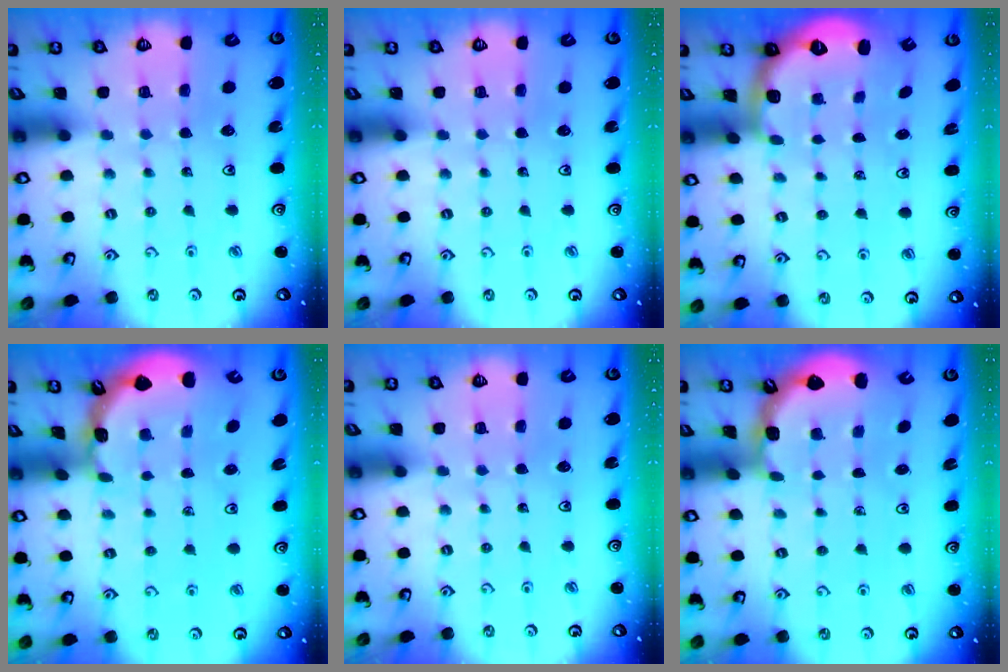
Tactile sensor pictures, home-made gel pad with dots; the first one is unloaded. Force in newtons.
{"total": 0.0}
{"total": 2.6, "press": 1.6, "slide": 2.1}
{"total": 1.8, "press": 1.8, "slide": 0.1}
{"total": 0.0}
{"total": 2.0, "press": 2.0, "slide": 0.2}